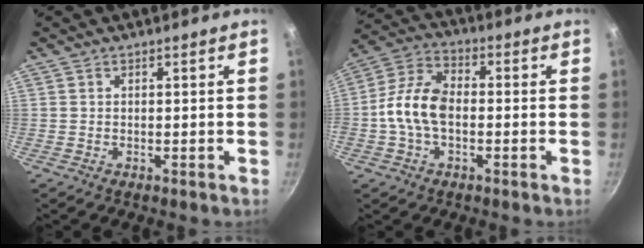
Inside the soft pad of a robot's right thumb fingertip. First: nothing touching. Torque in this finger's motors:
{"motor_torque": [2.31, 2.70, 1.54, -1.23, 0.76]}